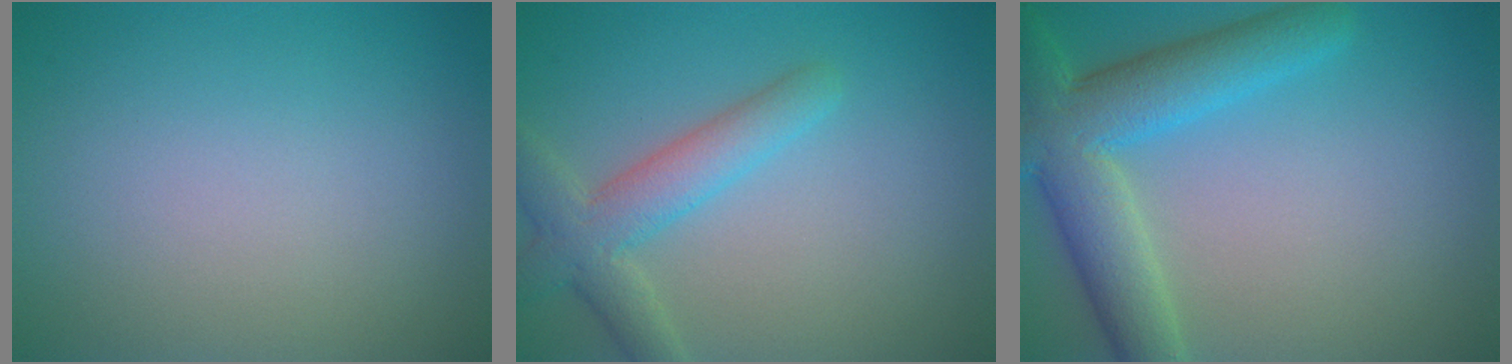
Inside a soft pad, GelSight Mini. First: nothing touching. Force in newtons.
{"total": 4.0, "press": 4.0, "slide": 0.1}
{"total": 7.3, "press": 7.3, "slide": 0.4}